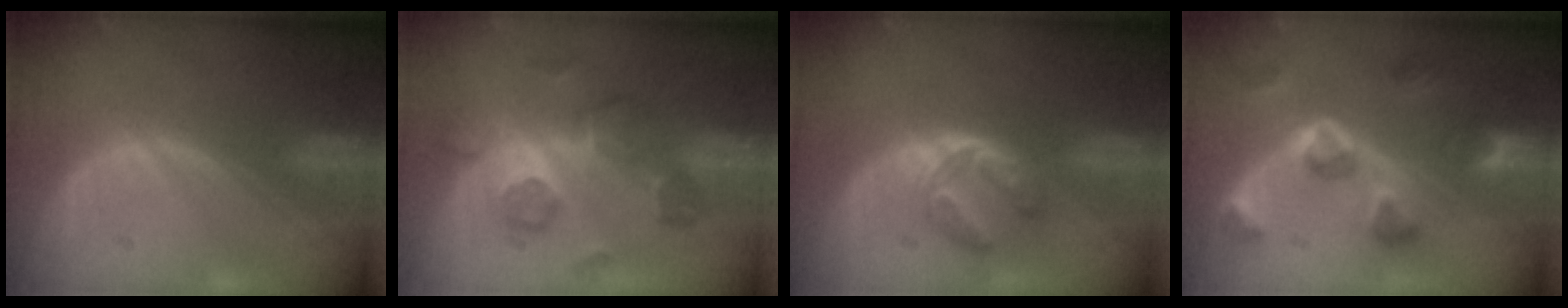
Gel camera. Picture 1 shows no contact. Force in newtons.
{"total": 7.8, "press": 7.4, "slide": 2.4}
{"total": 5.2, "press": 4.8, "slide": 2.0}
{"total": 7.4, "press": 7.4, "slide": 0.4}